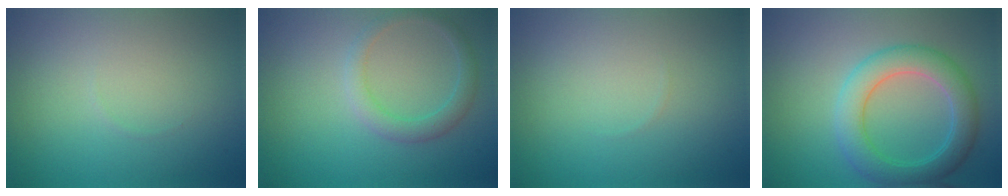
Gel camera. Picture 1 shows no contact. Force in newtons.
{"total": 2.2, "press": 2.2, "slide": 0.1}
{"total": 0.0}
{"total": 5.1, "press": 5.0, "slide": 0.3}